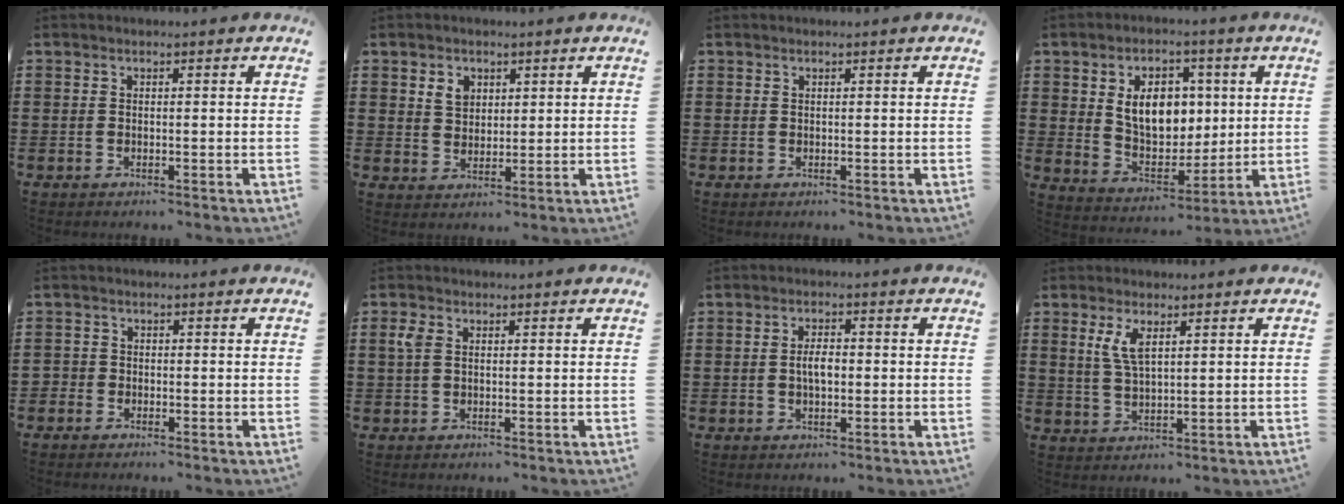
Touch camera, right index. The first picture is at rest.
{"total": 3.3, "force": [1.7, 2.5, 1.4], "torque": [-0.036, 0.011, 0.029]}
{"total": 0.0}
{"total": 9.6, "force": [2.0, 6.8, 6.6], "torque": [-0.118, 0.009, 0.033]}
{"total": 1.3, "force": [-0.8, 1.0, 0.1], "torque": [-0.005, 0.003, -0.019]}
{"total": 2.5, "force": [0.6, 1.6, 1.8], "torque": [-0.048, 0.006, 0.007]}
{"total": 3.2, "force": [-0.3, 1.3, 2.9], "torque": [-0.055, 0.002, -0.008]}
{"total": 4.3, "force": [1.9, 1.5, 3.6], "torque": [-0.077, 0.005, 0.031]}